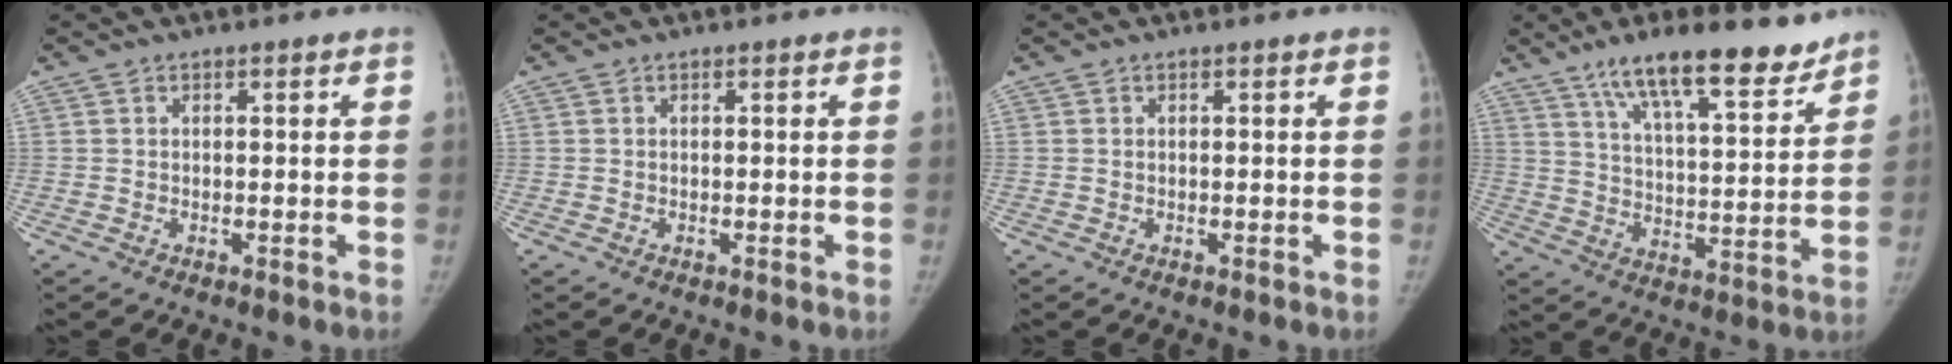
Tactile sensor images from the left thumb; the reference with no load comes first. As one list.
[{"total": 0.0}, {"total": 0.0}, {"total": 16.8, "force": [12.3, 4.5, 10.5], "torque": [-0.134, -0.063, 0.203]}]